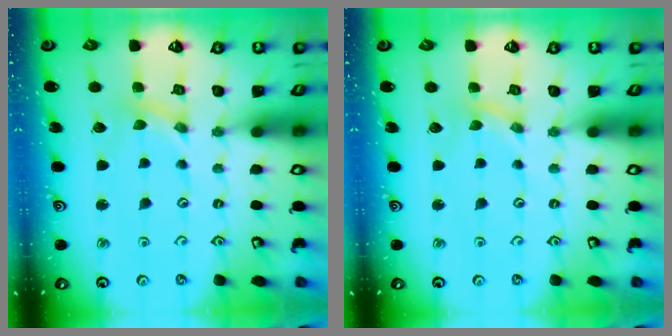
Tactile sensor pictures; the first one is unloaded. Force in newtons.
{"total": 0.0}